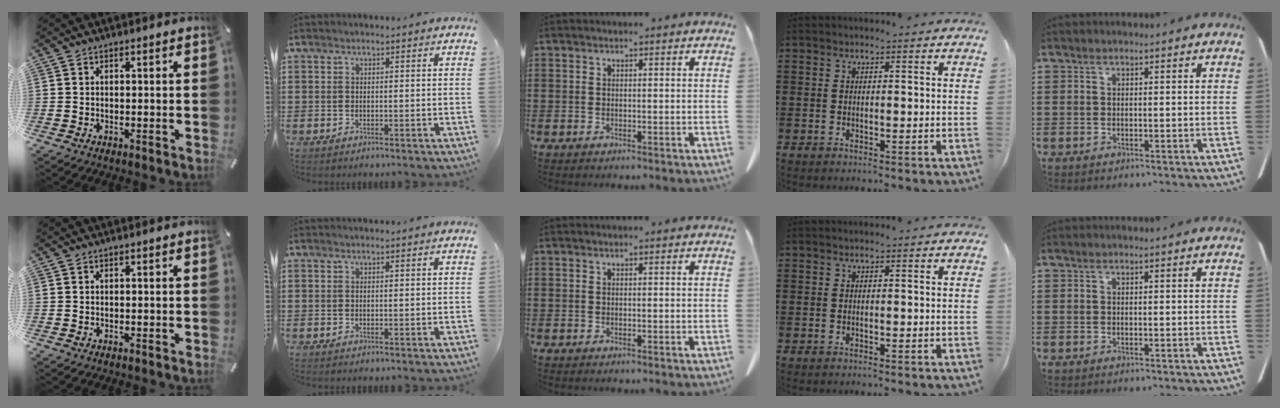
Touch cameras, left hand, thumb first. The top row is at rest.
{}